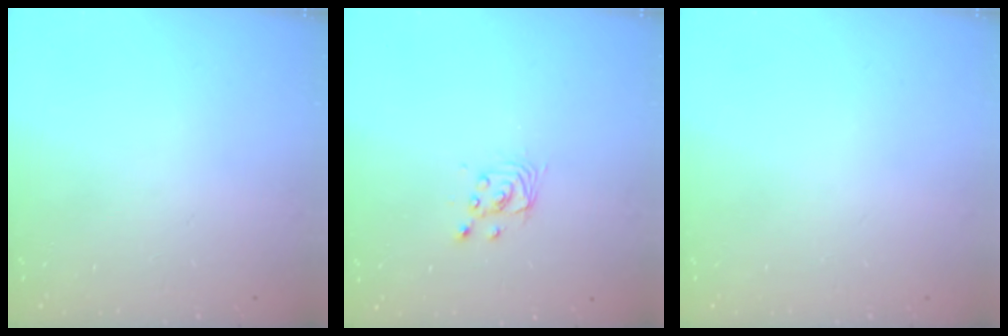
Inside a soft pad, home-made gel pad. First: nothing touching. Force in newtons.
{"total": 2.9, "press": 2.9, "slide": 0.0}
{"total": 0.0}